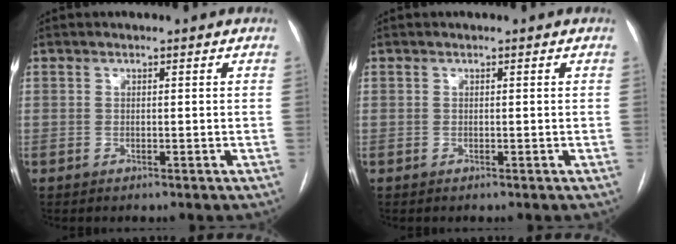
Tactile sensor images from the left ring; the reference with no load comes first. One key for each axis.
{"total": 0.0}